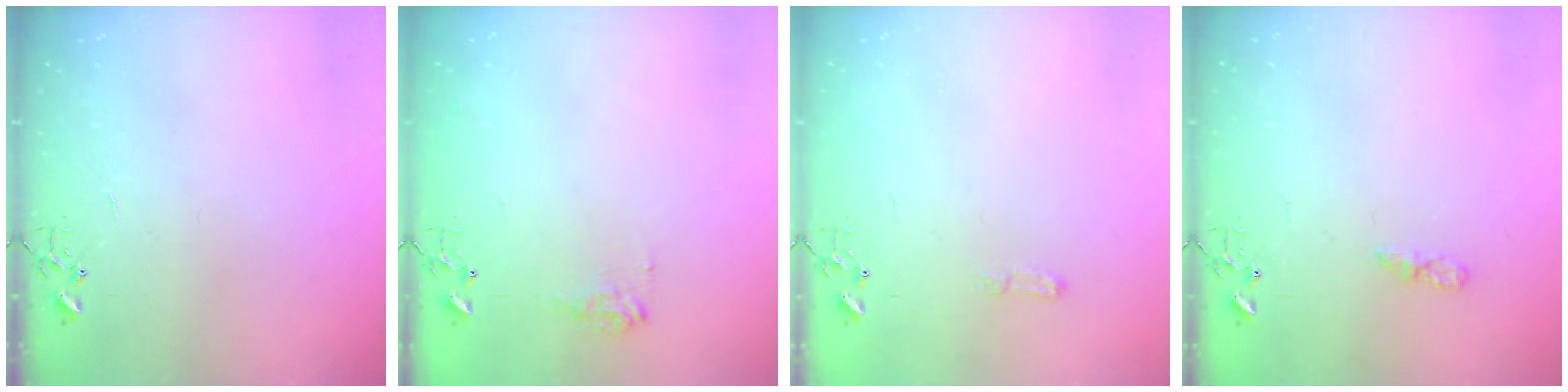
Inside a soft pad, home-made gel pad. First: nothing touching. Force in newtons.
{"total": 8.0, "press": 8.0, "slide": 0.4}
{"total": 3.8, "press": 3.8, "slide": 0.5}
{"total": 5.3, "press": 5.3, "slide": 0.7}